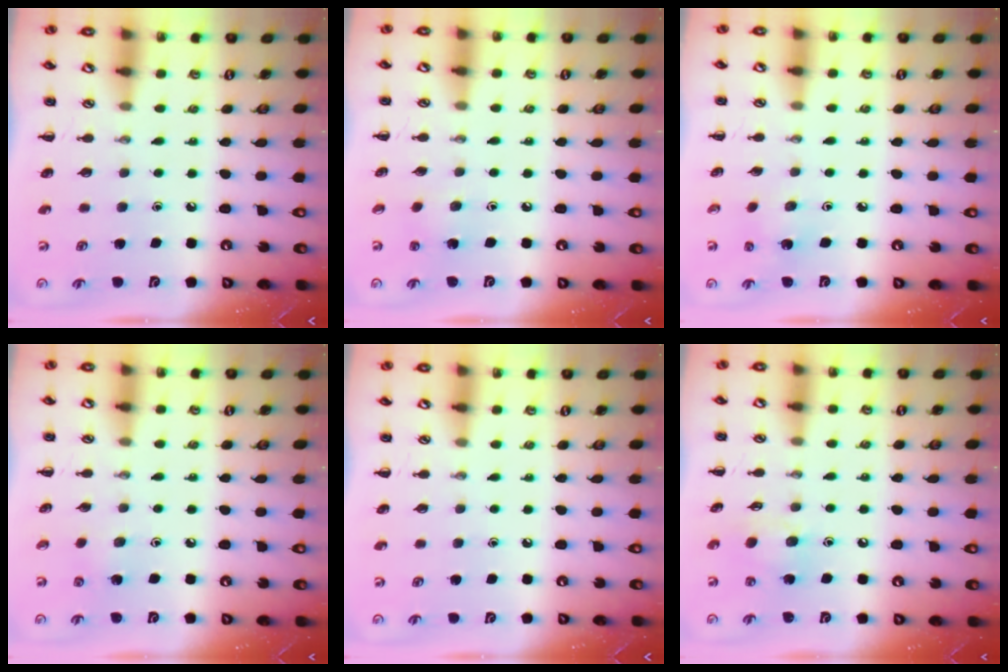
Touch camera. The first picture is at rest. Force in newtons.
{"total": 4.9, "press": 4.8, "slide": 1.1}
{"total": 2.6, "press": 2.5, "slide": 0.8}
{"total": 2.7, "press": 2.5, "slide": 0.8}
{"total": 0.0}
{"total": 8.2, "press": 8.2, "slide": 0.9}